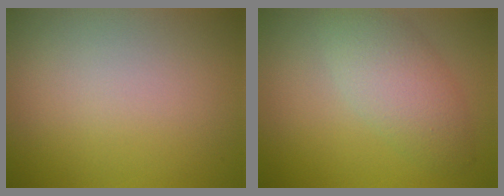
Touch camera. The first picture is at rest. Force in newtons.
{"total": 4.3, "press": 4.3, "slide": 0.3}